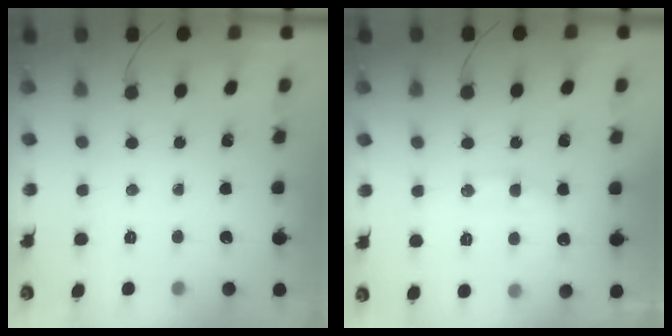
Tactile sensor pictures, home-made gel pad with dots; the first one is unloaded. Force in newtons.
{"total": 12.6, "press": 12.6, "slide": 1.0}